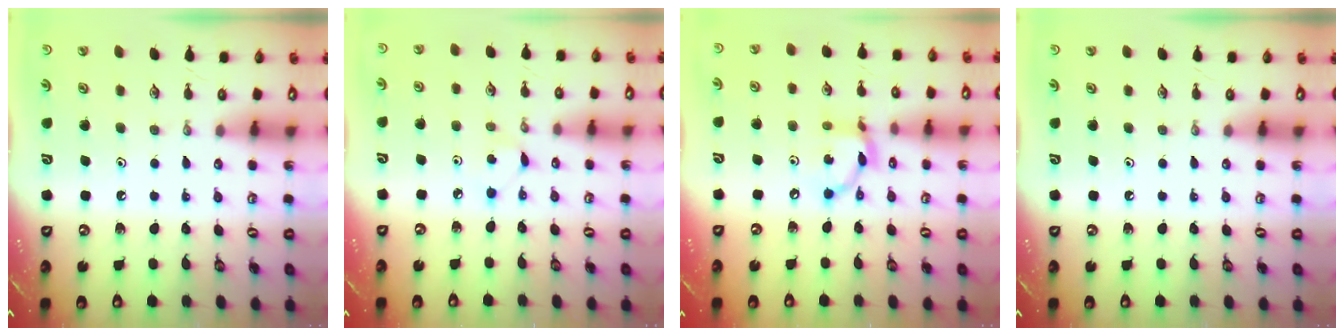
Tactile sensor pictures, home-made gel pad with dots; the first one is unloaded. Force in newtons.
{"total": 3.3, "press": 3.3, "slide": 0.5}
{"total": 10.9, "press": 10.8, "slide": 0.7}
{"total": 0.0}